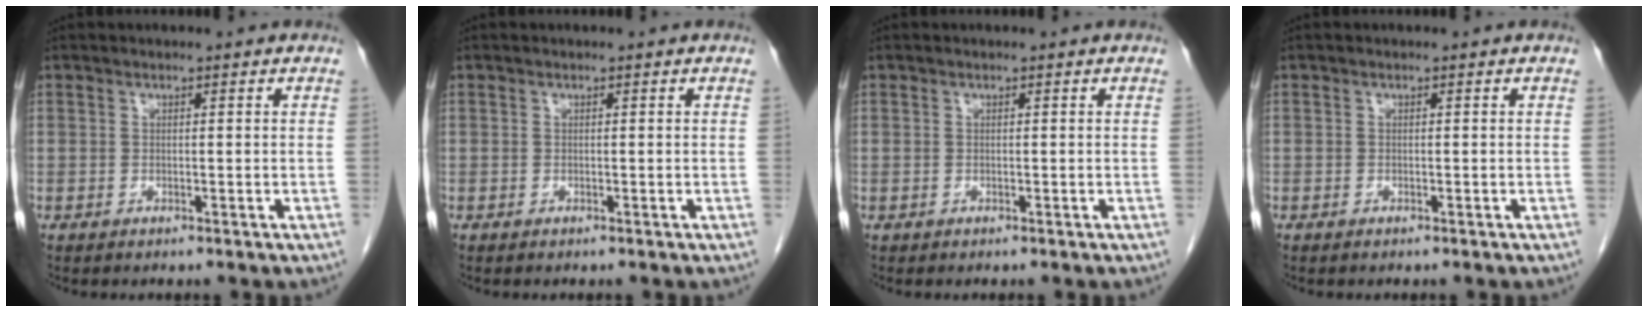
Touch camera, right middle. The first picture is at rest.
{"total": 0.0}
{"total": 0.0}
{"total": 0.0}